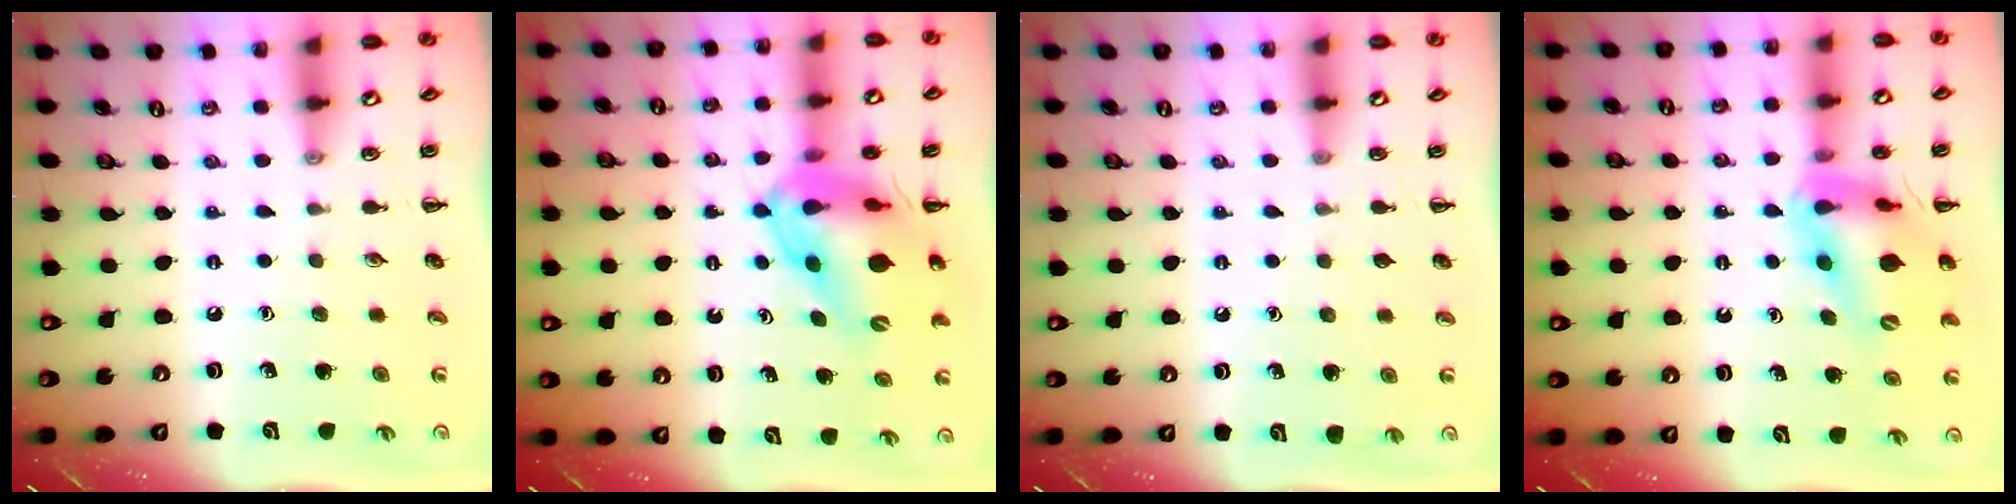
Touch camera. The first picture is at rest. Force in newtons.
{"total": 15.7, "press": 15.1, "slide": 4.4}
{"total": 0.0}
{"total": 15.8, "press": 15.1, "slide": 4.7}